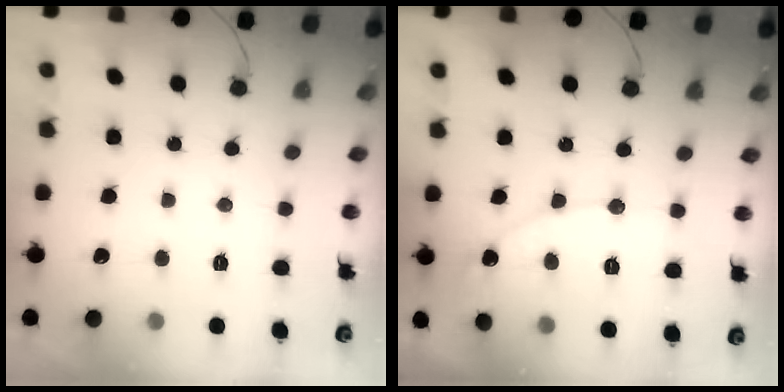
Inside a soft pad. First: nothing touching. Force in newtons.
{"total": 7.8, "press": 7.8, "slide": 0.5}